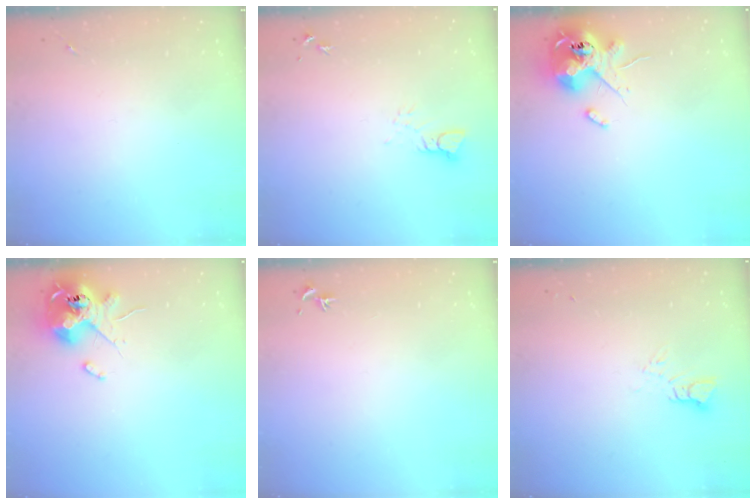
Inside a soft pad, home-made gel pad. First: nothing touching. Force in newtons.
{"total": 3.1, "press": 3.1, "slide": 0.3}
{"total": 13.2, "press": 13.0, "slide": 2.2}
{"total": 12.0, "press": 11.8, "slide": 1.9}
{"total": 0.7, "press": 0.5, "slide": 0.4}
{"total": 3.8, "press": 3.8, "slide": 0.3}